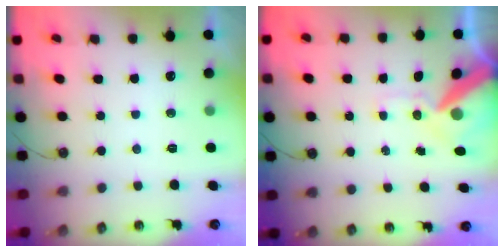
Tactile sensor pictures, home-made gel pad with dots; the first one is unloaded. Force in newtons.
{"total": 13.4, "press": 13.2, "slide": 1.8}